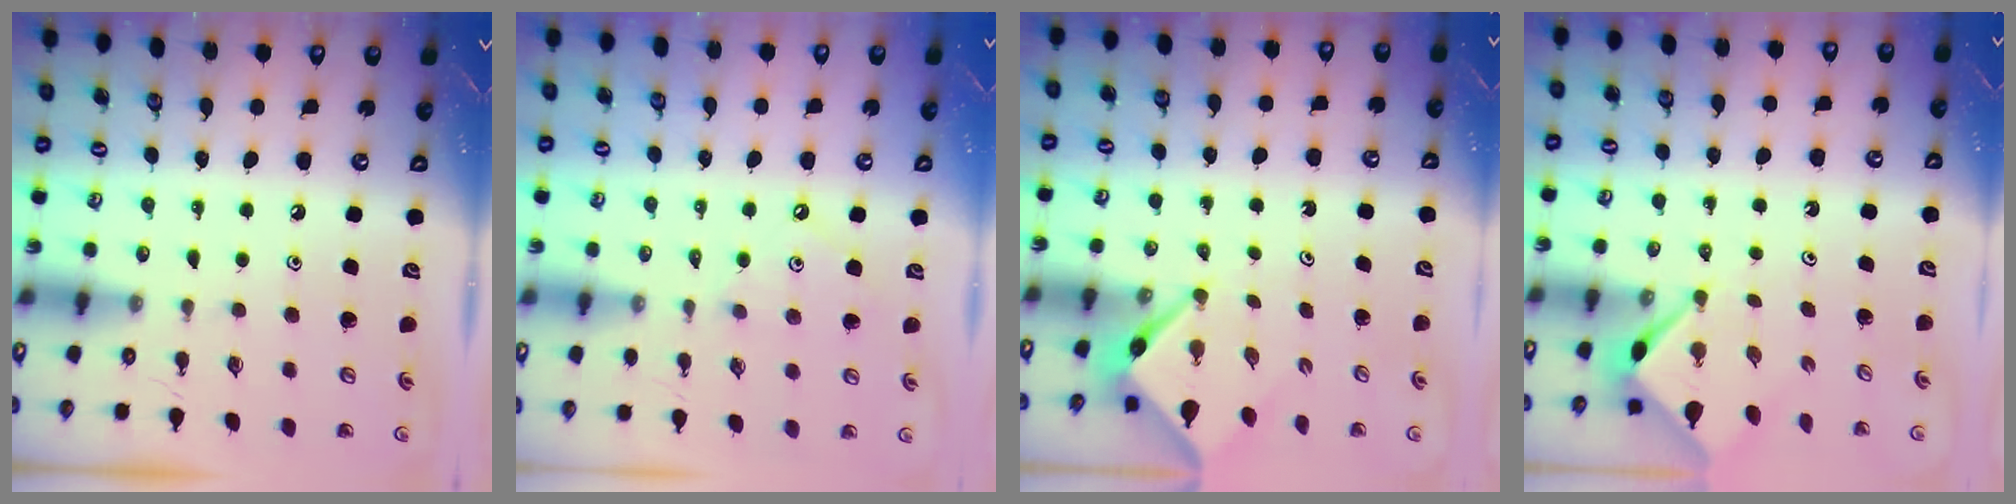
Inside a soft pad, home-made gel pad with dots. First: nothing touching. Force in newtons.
{"total": 2.4, "press": 2.3, "slide": 0.5}
{"total": 3.3, "press": 3.3, "slide": 0.3}
{"total": 3.6, "press": 3.6, "slide": 0.7}